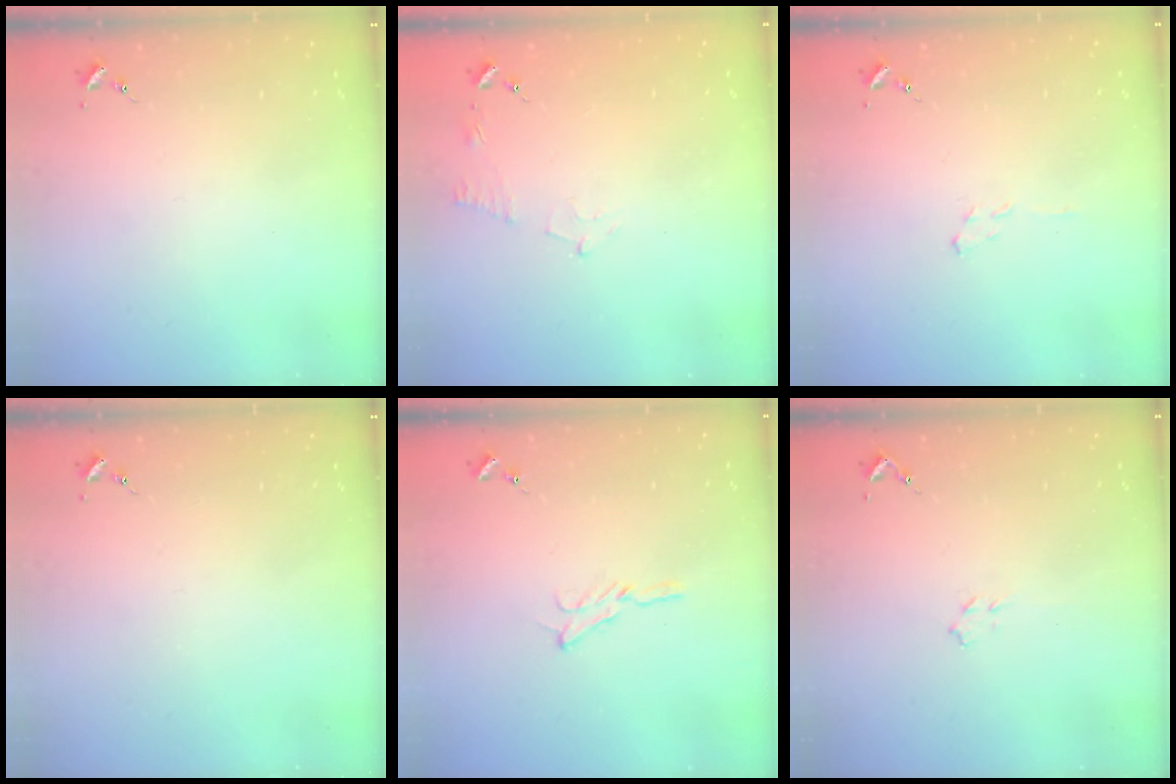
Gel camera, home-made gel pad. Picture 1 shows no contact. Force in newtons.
{"total": 4.7, "press": 4.5, "slide": 1.4}
{"total": 3.9, "press": 3.8, "slide": 0.4}
{"total": 0.0}
{"total": 5.3, "press": 5.2, "slide": 0.5}
{"total": 4.2, "press": 4.1, "slide": 0.6}